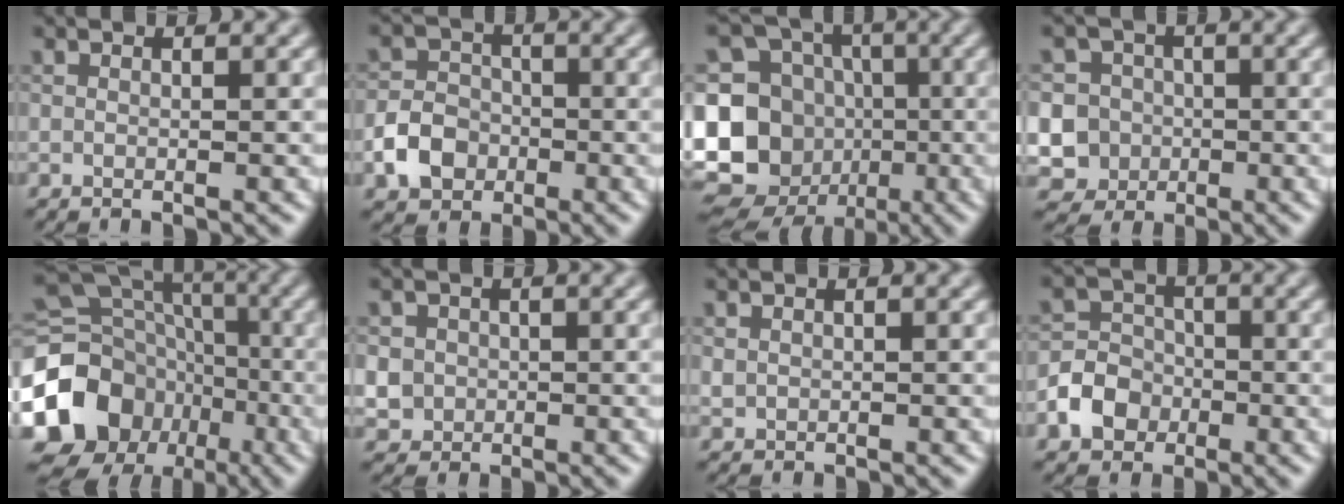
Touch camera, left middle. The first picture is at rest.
{"total": 3.9, "force": [-1.5, 3.1, 1.7], "torque": [-0.031, 0.003, -0.033]}
{"total": 15.9, "force": [-4.4, 14.4, 5.0], "torque": [-0.144, -0.010, -0.081]}
{"total": 8.2, "force": [-1.5, 7.9, 2.0], "torque": [-0.041, 0.011, -0.055]}
{"total": 16.7, "force": [-6.0, 14.3, 6.3], "torque": [-0.149, -0.020, -0.112]}
{"total": 2.7, "force": [0.0, 2.7, 0.6], "torque": [-0.005, 0.004, -0.002]}
{"total": 0.6, "force": [0.2, 0.5, 0.2], "torque": [-0.001, -0.003, 0.008]}
{"total": 4.1, "force": [-1.7, 3.5, 1.5], "torque": [-0.012, 0.002, -0.045]}